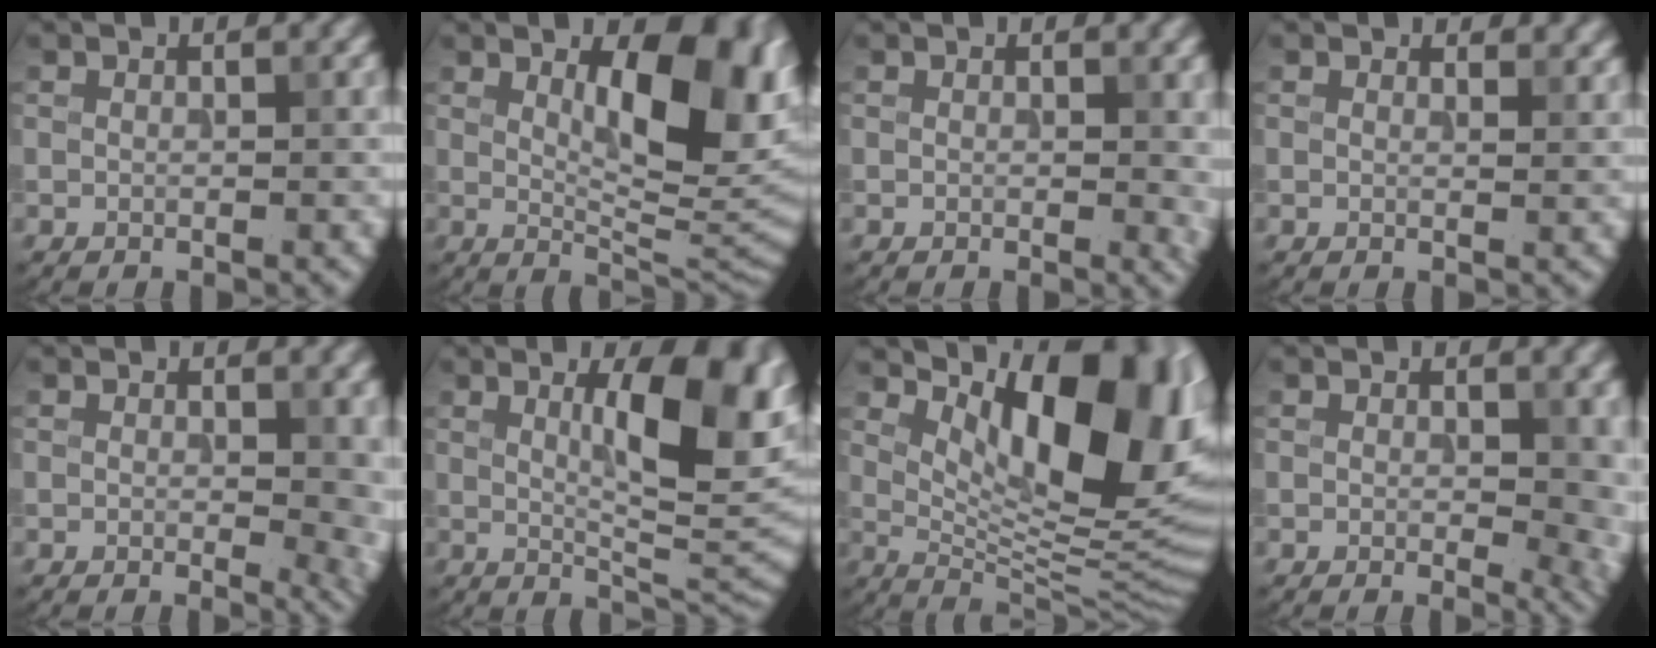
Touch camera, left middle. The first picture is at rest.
{"total": 10.6, "force": [2.9, 4.1, 9.3], "torque": [-0.120, -0.001, 0.049]}
{"total": 1.7, "force": [0.3, 0.7, 1.5], "torque": [-0.012, -0.003, 0.002]}
{"total": 1.9, "force": [1.7, 0.7, 0.7], "torque": [-0.011, -0.005, 0.017]}
{"total": 5.2, "force": [-0.1, 2.5, 4.6], "torque": [-0.042, -0.006, -0.003]}
{"total": 10.2, "force": [2.5, 3.0, 9.4], "torque": [-0.124, -0.002, 0.045]}
{"total": 14.9, "force": [5.6, 6.3, 12.3], "torque": [-0.156, -0.003, 0.096]}
{"total": 6.3, "force": [0.0, 3.2, 5.4], "torque": [-0.047, -0.004, -0.004]}